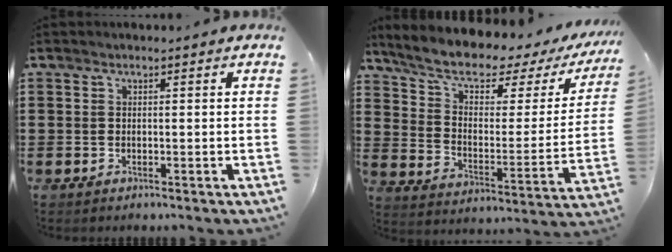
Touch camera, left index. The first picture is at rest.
{"total": 7.1, "force": [5.2, 2.5, 4.1], "torque": [-0.096, -0.035, 0.085]}